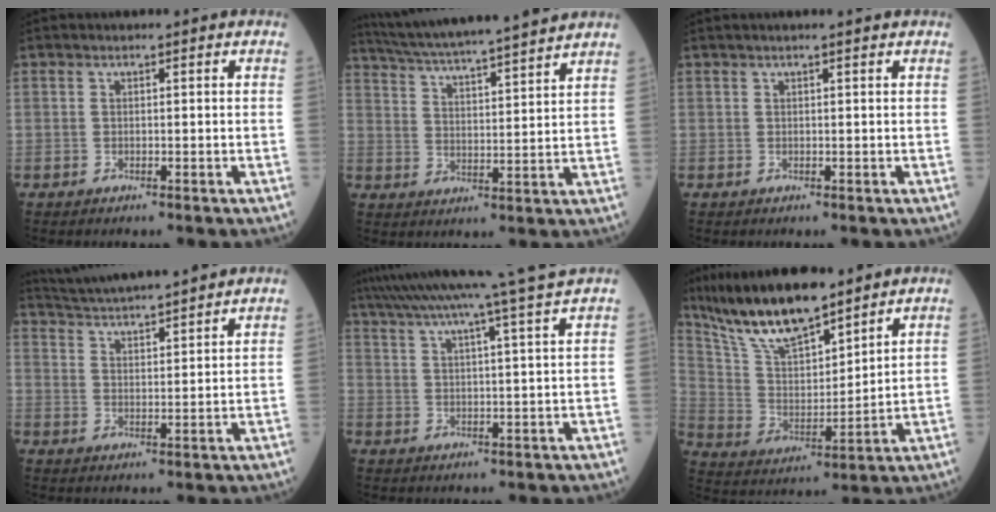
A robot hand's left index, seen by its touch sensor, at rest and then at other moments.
{"total": 19.3, "force": [17.4, -0.4, 8.3], "torque": [-0.152, 0.006, 0.259]}
{"total": 1.7, "force": [1.4, -0.3, 0.9], "torque": [-0.011, 0.010, 0.023]}
{"total": 15.4, "force": [14.2, 0.4, 6.0], "torque": [-0.117, 0.023, 0.218]}
{"total": 18.0, "force": [15.7, -3.1, 8.3], "torque": [-0.150, -0.028, 0.223]}
{"total": 14.8, "force": [12.2, 3.1, 7.7], "torque": [-0.151, 0.008, 0.234]}